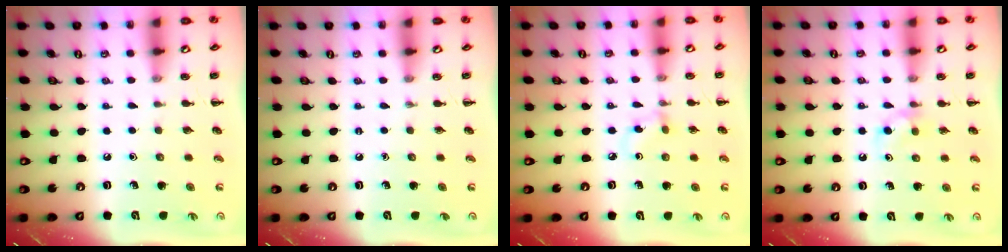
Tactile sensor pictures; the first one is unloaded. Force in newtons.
{"total": 0.0}
{"total": 4.9, "press": 4.5, "slide": 1.7}
{"total": 3.3, "press": 2.9, "slide": 1.4}